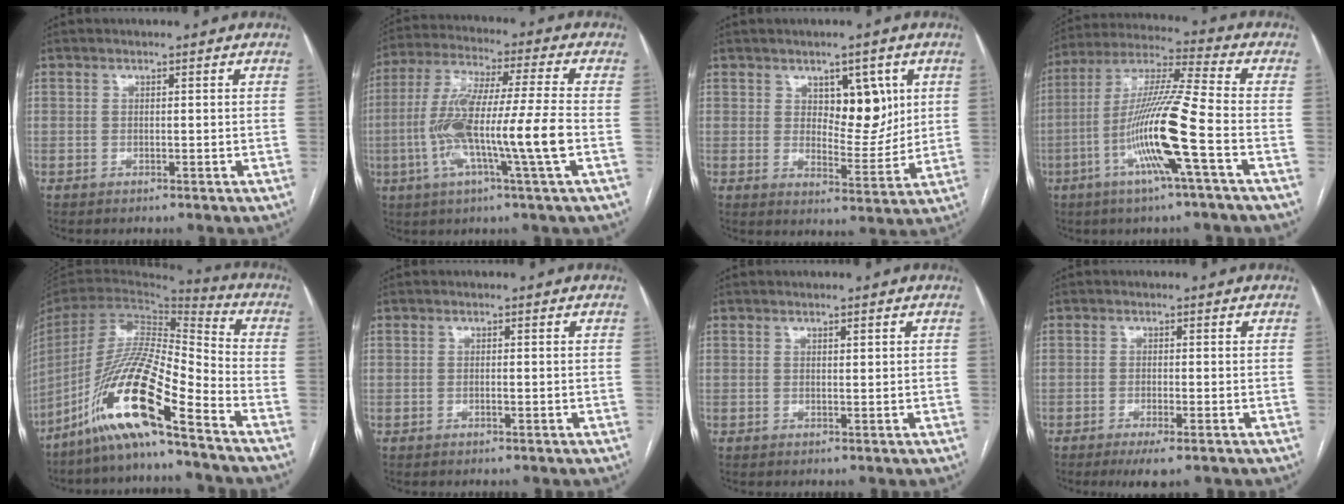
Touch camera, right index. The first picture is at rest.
{"total": 14.9, "force": [-3.2, -0.3, 14.6], "torque": [-0.286, 0.004, -0.066]}
{"total": 7.8, "force": [3.0, 3.9, 6.0], "torque": [-0.080, 0.005, 0.054]}
{"total": 14.9, "force": [-4.8, -1.0, 14.1], "torque": [-0.280, -0.004, -0.096]}
{"total": 16.8, "force": [-10.9, 1.0, 12.8], "torque": [-0.259, -0.017, -0.205]}
{"total": 0.5, "force": [-0.1, 0.1, 0.5], "torque": [-0.009, 0.001, 0.000]}
{"total": 0.7, "force": [0.5, 0.3, 0.5], "torque": [-0.008, -0.001, 0.008]}
{"total": 3.4, "force": [-2.0, 0.4, 2.8], "torque": [-0.048, -0.008, -0.030]}